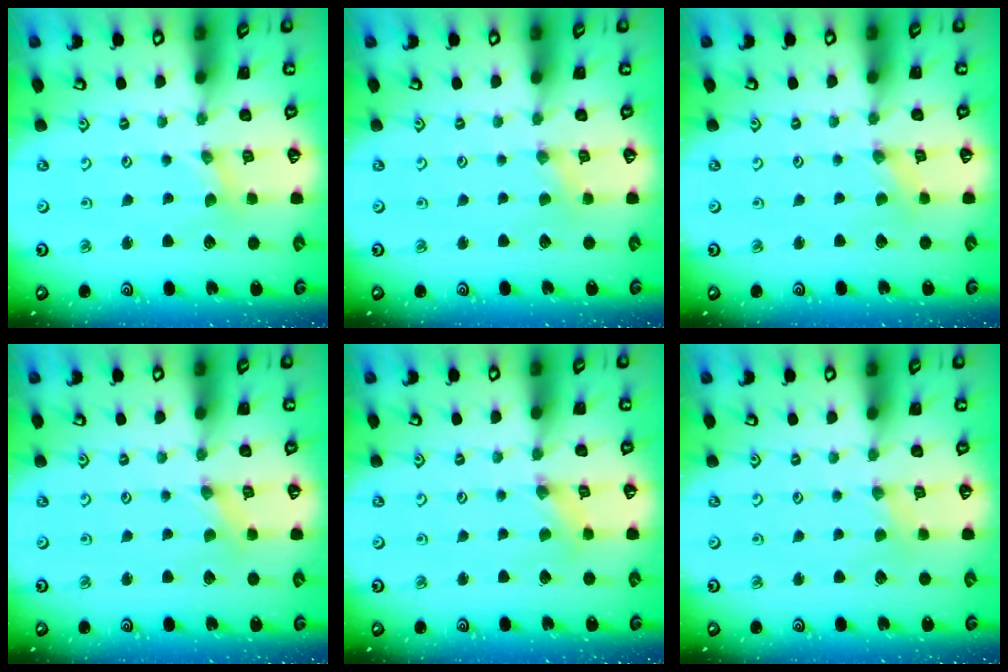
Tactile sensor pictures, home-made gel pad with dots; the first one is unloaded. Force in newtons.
{"total": 0.5, "press": 0.5, "slide": 0.1}
{"total": 0.0}
{"total": 0.0}
{"total": 1.1, "press": 1.0, "slide": 0.3}
{"total": 1.6, "press": 1.5, "slide": 0.4}